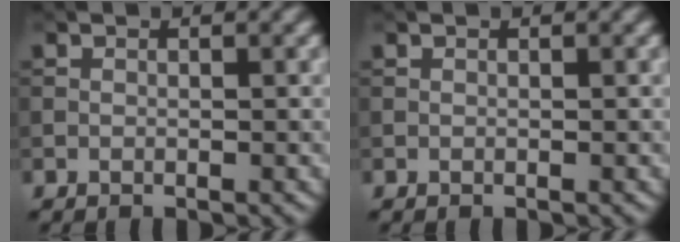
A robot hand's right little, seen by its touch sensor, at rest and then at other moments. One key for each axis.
{"total": 0.0}